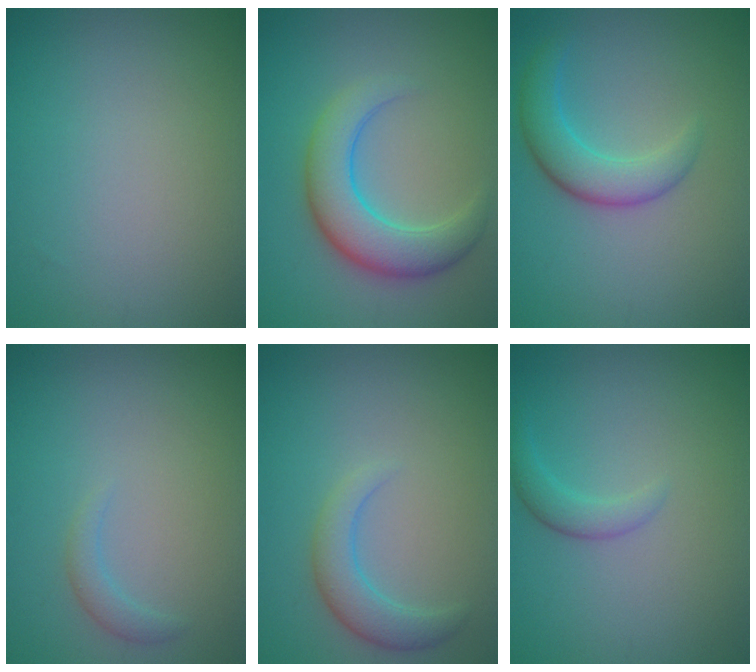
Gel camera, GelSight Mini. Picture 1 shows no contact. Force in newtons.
{"total": 5.7, "press": 5.7, "slide": 0.1}
{"total": 3.9, "press": 3.9, "slide": 0.2}
{"total": 1.3, "press": 1.3, "slide": 0.1}
{"total": 2.9, "press": 2.9, "slide": 0.1}
{"total": 1.7, "press": 1.7, "slide": 0.1}